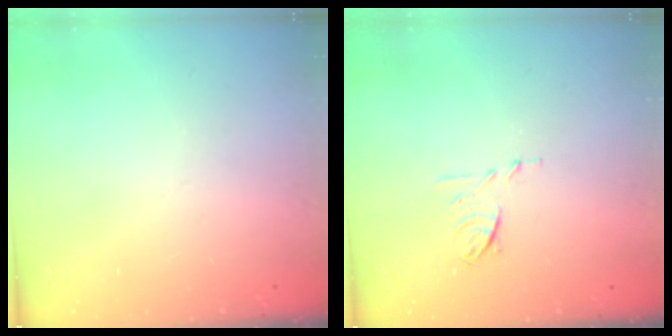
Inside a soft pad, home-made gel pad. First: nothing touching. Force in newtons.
{"total": 6.3, "press": 6.2, "slide": 1.0}